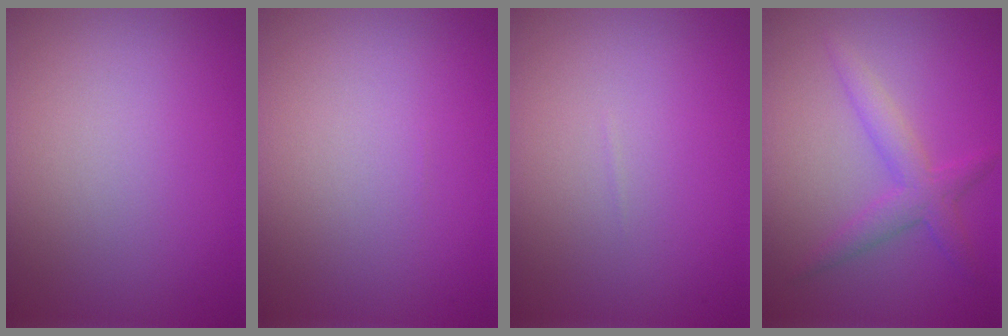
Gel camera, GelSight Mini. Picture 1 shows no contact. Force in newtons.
{"total": 0.0}
{"total": 0.0}
{"total": 2.8, "press": 2.8, "slide": 0.1}